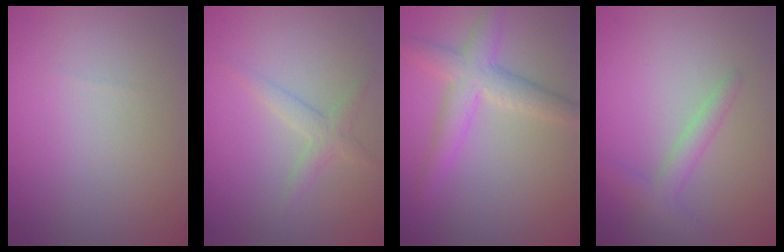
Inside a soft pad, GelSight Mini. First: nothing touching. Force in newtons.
{"total": 1.8, "press": 1.8, "slide": 0.1}
{"total": 4.2, "press": 4.2, "slide": 0.1}
{"total": 2.2, "press": 2.2, "slide": 0.1}